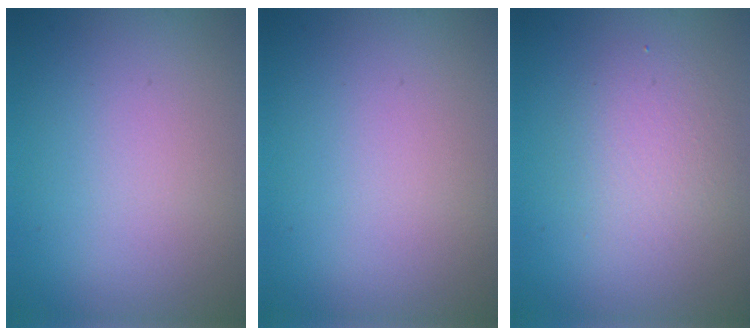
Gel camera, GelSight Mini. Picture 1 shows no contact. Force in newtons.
{"total": 0.0}
{"total": 2.9, "press": 2.8, "slide": 0.3}